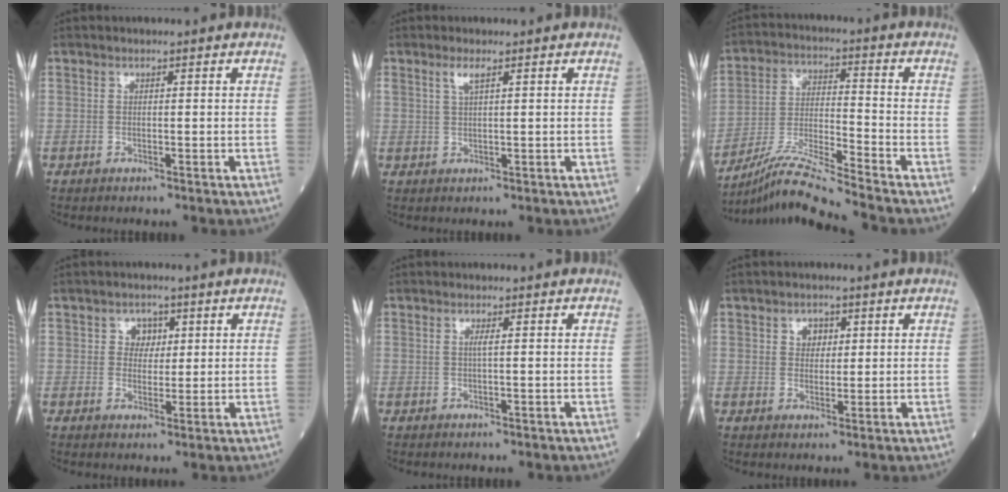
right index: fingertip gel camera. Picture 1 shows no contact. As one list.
[{"total": 2.0, "force": [1.1, 0.2, 1.6], "torque": [-0.040, 0.003, 0.024]}, {"total": 10.8, "force": [-9.7, -2.2, 4.2], "torque": [-0.081, -0.014, -0.182]}, {"total": 2.9, "force": [1.0, 2.4, 1.4], "torque": [-0.014, 0.003, 0.013]}, {"total": 0.8, "force": [0.1, -0.2, 0.8], "torque": [-0.017, 0.000, 0.000]}, {"total": 2.5, "force": [1.0, 1.9, 1.4], "torque": [-0.018, 0.003, 0.014]}]